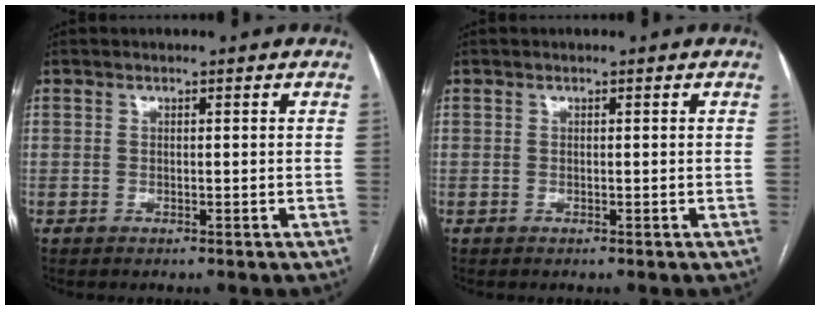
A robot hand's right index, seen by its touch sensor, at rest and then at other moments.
{"total": 0.0}